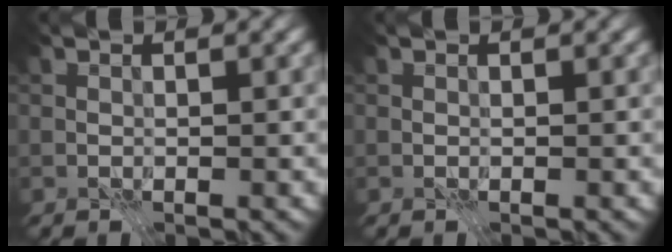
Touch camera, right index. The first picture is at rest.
{"total": 0.0}